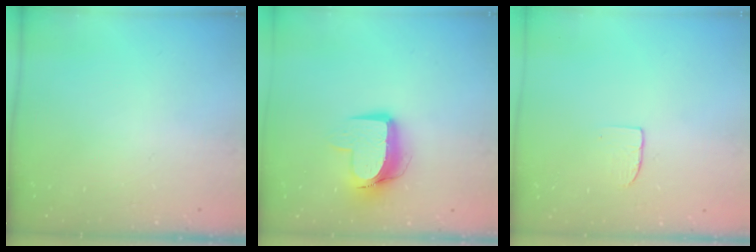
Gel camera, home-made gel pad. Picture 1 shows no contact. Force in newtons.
{"total": 10.7, "press": 10.7, "slide": 1.0}
{"total": 3.7, "press": 3.7, "slide": 0.3}